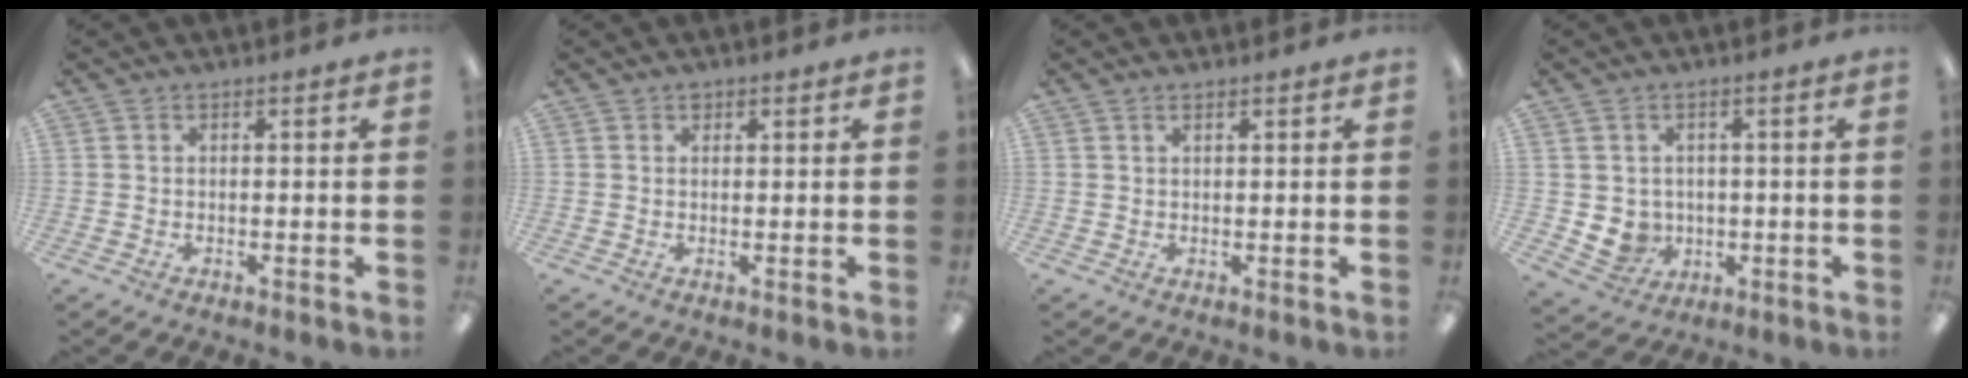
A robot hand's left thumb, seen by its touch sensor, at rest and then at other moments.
{"total": 1.1, "force": [0.7, 0.7, 0.4], "torque": [-0.001, -0.002, 0.012]}
{"total": 1.1, "force": [0.8, 0.3, 0.7], "torque": [-0.016, 0.001, 0.014]}
{"total": 4.9, "force": [0.9, 4.7, 0.9], "torque": [-0.029, -0.005, 0.023]}